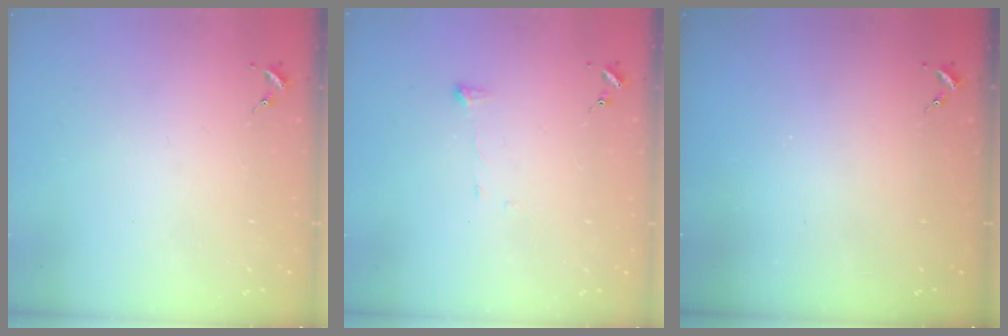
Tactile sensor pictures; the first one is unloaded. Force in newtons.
{"total": 3.5, "press": 3.5, "slide": 0.5}
{"total": 0.0}